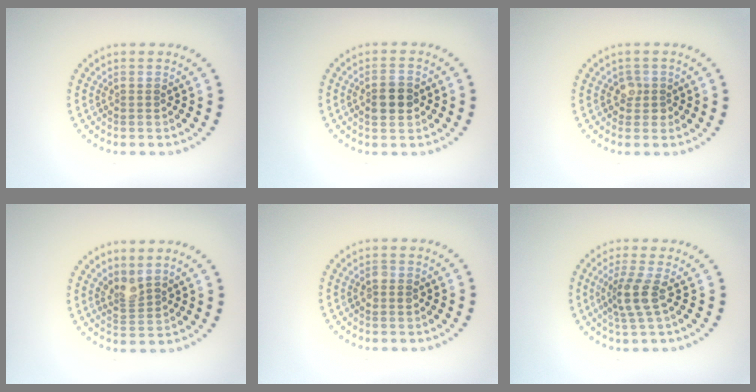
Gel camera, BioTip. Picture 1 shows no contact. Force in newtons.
{"total": 2.9, "press": 2.9, "slide": 0.1}
{"total": 1.6, "press": 1.3, "slide": 0.9}
{"total": 2.0, "press": 1.5, "slide": 1.3}
{"total": 1.1, "press": 1.1, "slide": 0.0}
{"total": 2.7, "press": 2.0, "slide": 1.8}